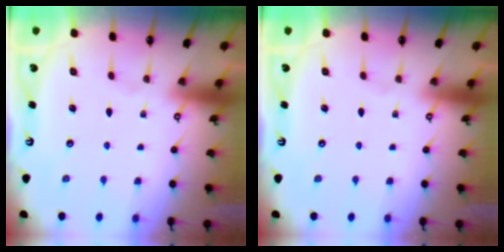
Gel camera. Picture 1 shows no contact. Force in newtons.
{"total": 0.0}